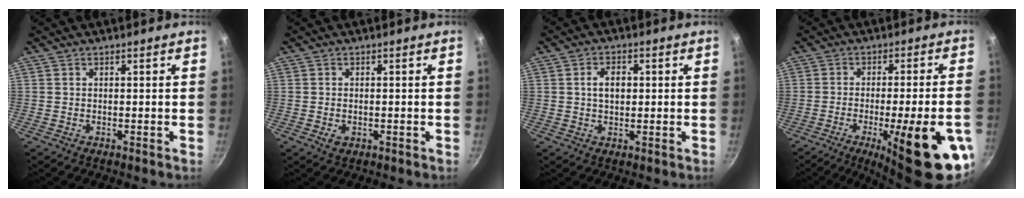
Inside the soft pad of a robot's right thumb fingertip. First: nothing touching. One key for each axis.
{"total": 2.0, "fx": -0.5, "fy": 1.3, "fz": 1.4, "tx": -0.023, "ty": -0.003, "tz": -0.006}
{"total": 4.2, "fx": 0.5, "fy": 2.9, "fz": 3.1, "tx": -0.037, "ty": 0.008, "tz": 0.007}
{"total": 21.1, "fx": -7.9, "fy": 4.8, "fz": 19.0, "tx": -0.237, "ty": 0.017, "tz": -0.102}